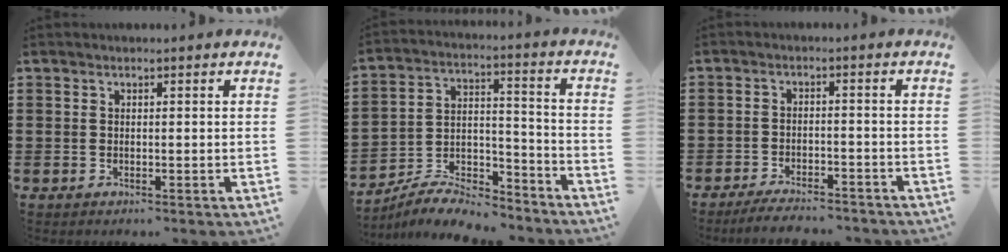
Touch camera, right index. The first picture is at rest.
{"total": 8.4, "force": [-7.8, 1.7, 2.4], "torque": [-0.045, 0.022, -0.153]}
{"total": 3.6, "force": [-3.5, 0.3, 0.9], "torque": [-0.015, 0.003, -0.068]}